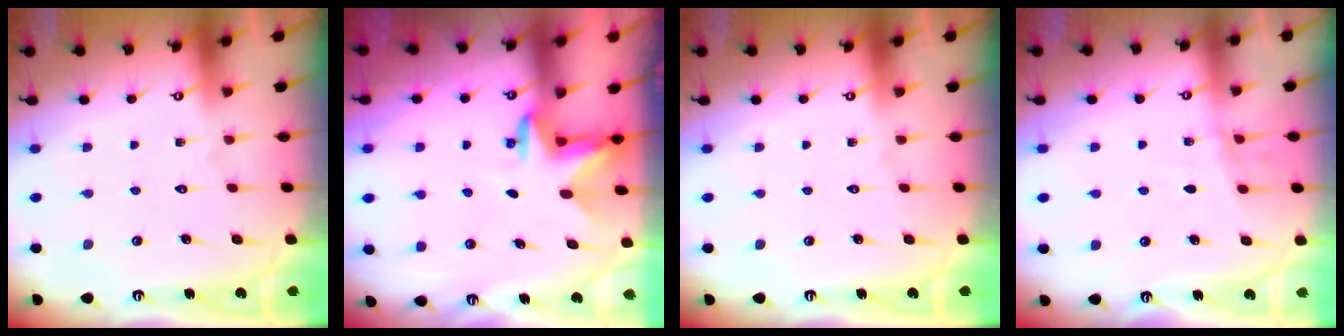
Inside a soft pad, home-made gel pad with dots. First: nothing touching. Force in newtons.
{"total": 3.1, "press": 3.0, "slide": 0.8}
{"total": 0.0}
{"total": 3.9, "press": 3.9, "slide": 0.4}